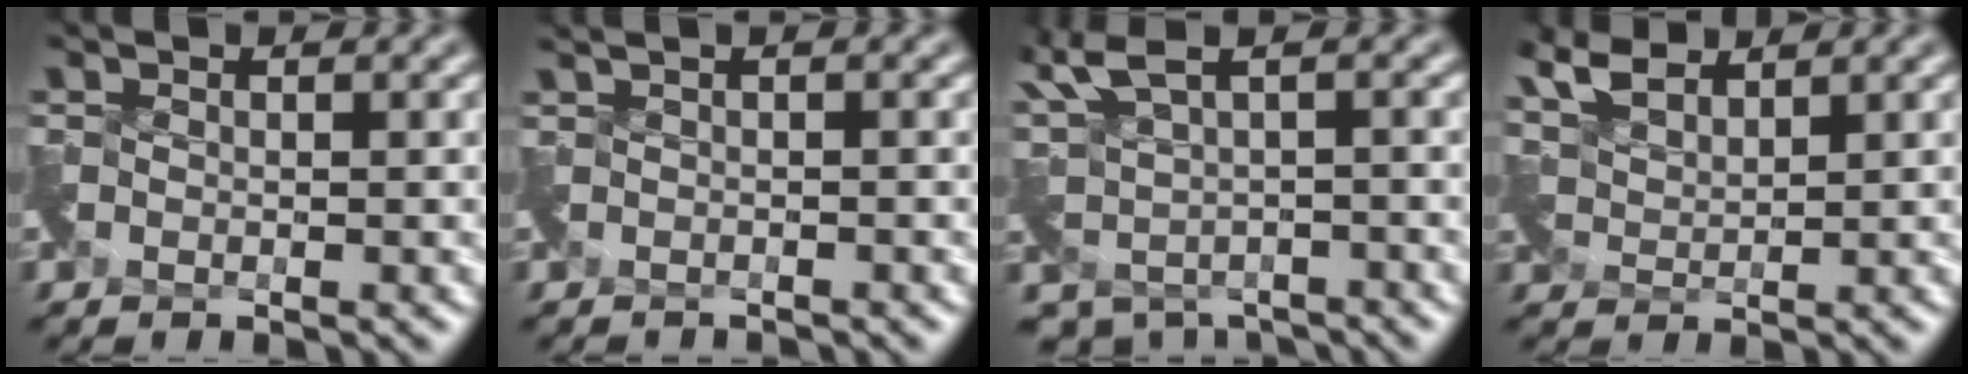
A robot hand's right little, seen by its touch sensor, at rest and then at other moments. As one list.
[{"total": 1.2, "force": [-0.7, 0.4, 0.9], "torque": [-0.018, -0.015, -0.016]}, {"total": 5.0, "force": [0.8, 3.0, 3.9], "torque": [-0.098, -0.033, 0.030]}, {"total": 3.6, "force": [3.4, 0.7, 0.9], "torque": [-0.035, 0.010, 0.074]}]